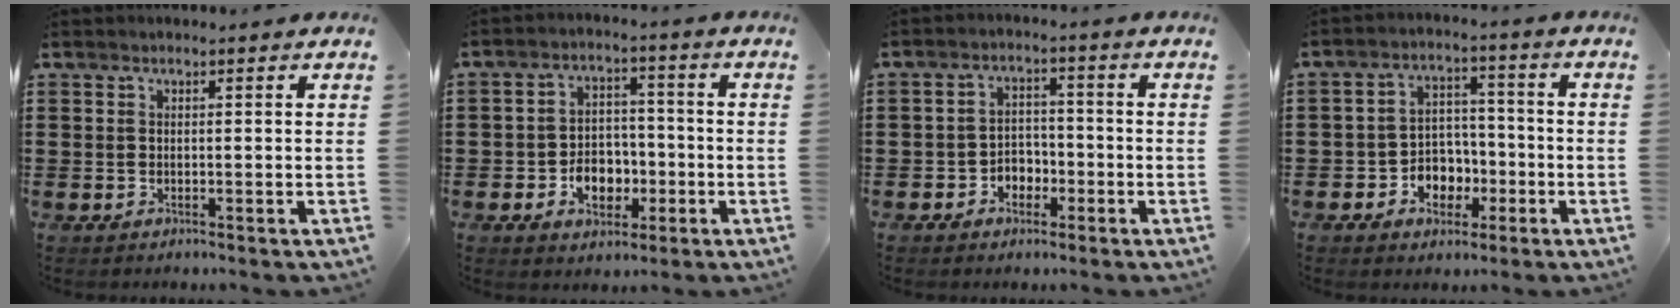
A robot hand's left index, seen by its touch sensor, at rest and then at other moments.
{"total": 5.8, "force": [-2.0, 4.4, 3.2], "torque": [-0.046, 0.007, -0.040]}
{"total": 3.3, "force": [-2.1, 2.2, 1.2], "torque": [-0.028, 0.008, -0.047]}
{"total": 5.2, "force": [-2.2, 4.3, 1.8], "torque": [-0.034, 0.011, -0.044]}